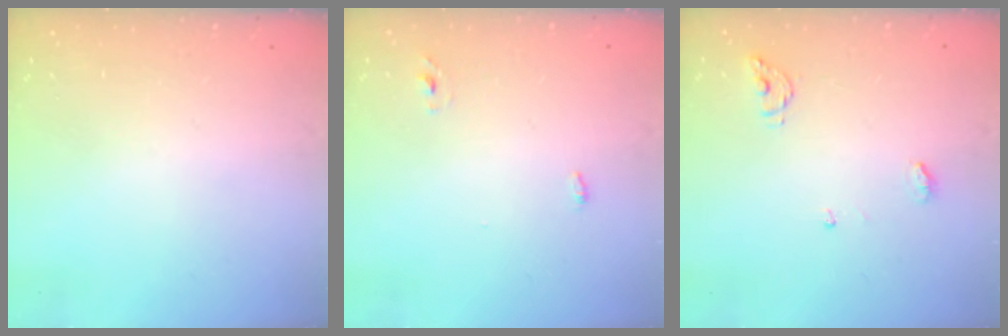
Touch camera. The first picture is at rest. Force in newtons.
{"total": 2.7, "press": 2.6, "slide": 0.9}
{"total": 5.0, "press": 5.0, "slide": 0.5}